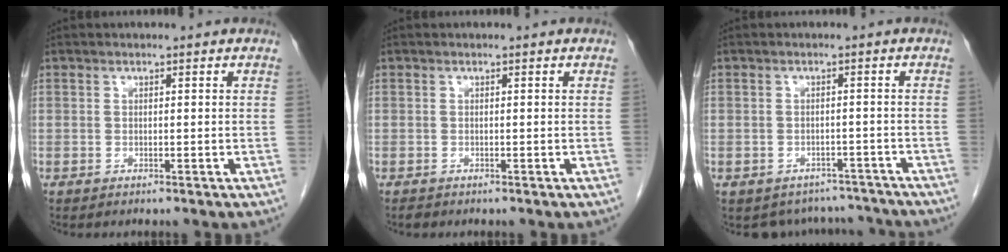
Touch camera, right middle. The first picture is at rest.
{"total": 0.5, "force": [-0.5, 0.2, 0.1], "torque": [-0.009, -0.001, -0.008]}
{"total": 7.5, "force": [-6.8, 3.2, -0.1], "torque": [0.013, 0.024, -0.075]}